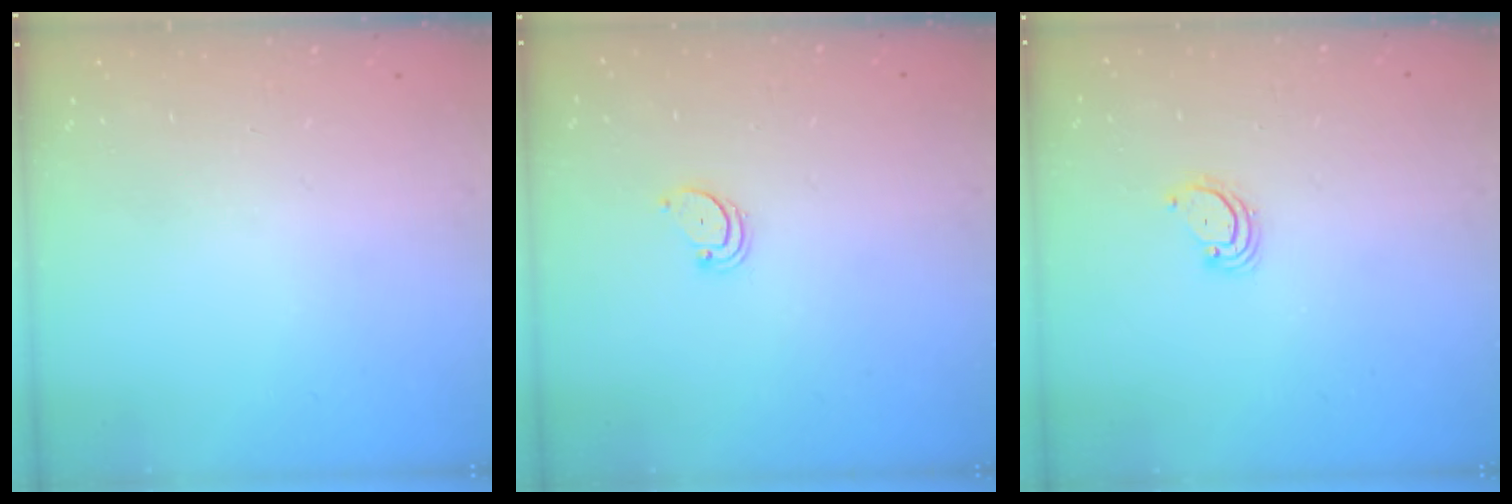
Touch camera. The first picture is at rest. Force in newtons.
{"total": 1.8, "press": 1.8, "slide": 0.2}
{"total": 2.8, "press": 2.8, "slide": 0.2}